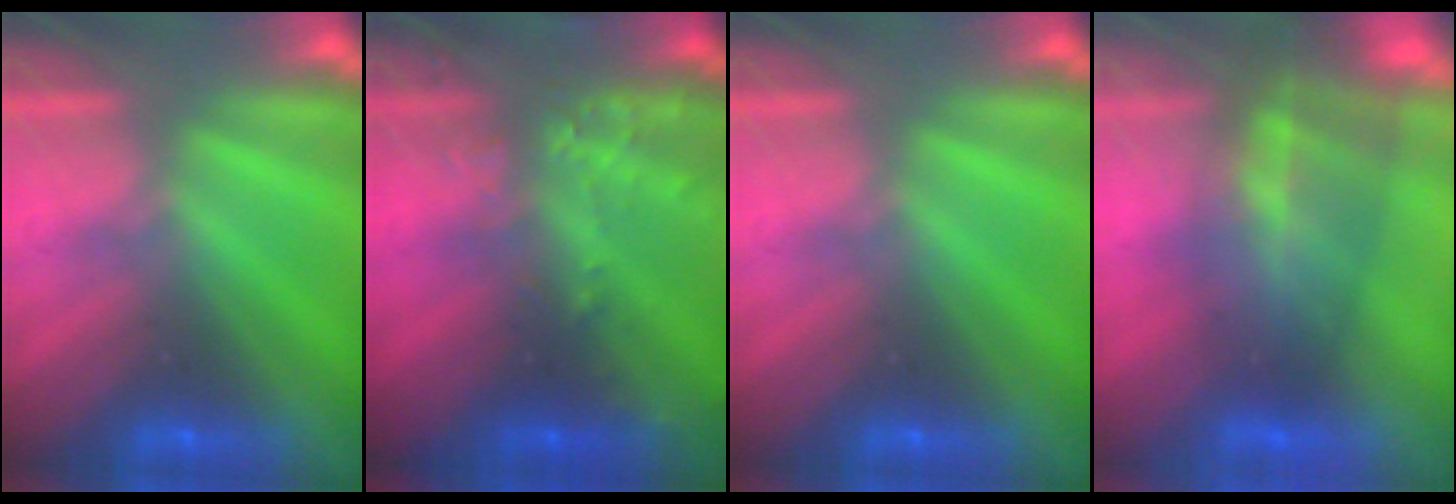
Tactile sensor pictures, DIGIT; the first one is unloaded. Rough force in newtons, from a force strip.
{"total": 2.9}
{"total": 0.0}
{"total": 7.7}